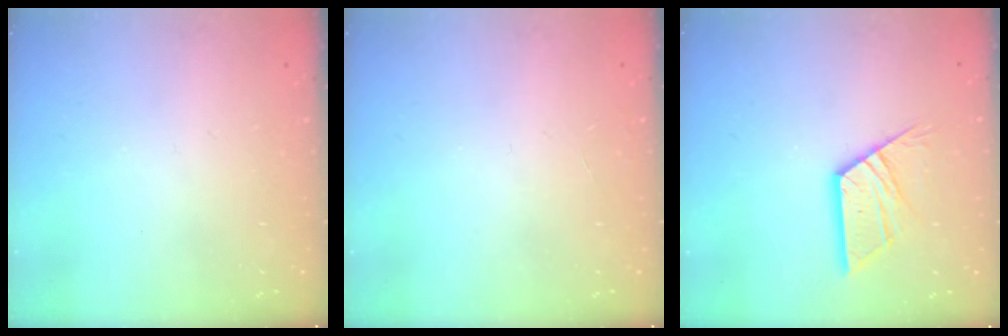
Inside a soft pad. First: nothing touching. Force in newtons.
{"total": 0.0}
{"total": 11.7, "press": 11.7, "slide": 1.0}